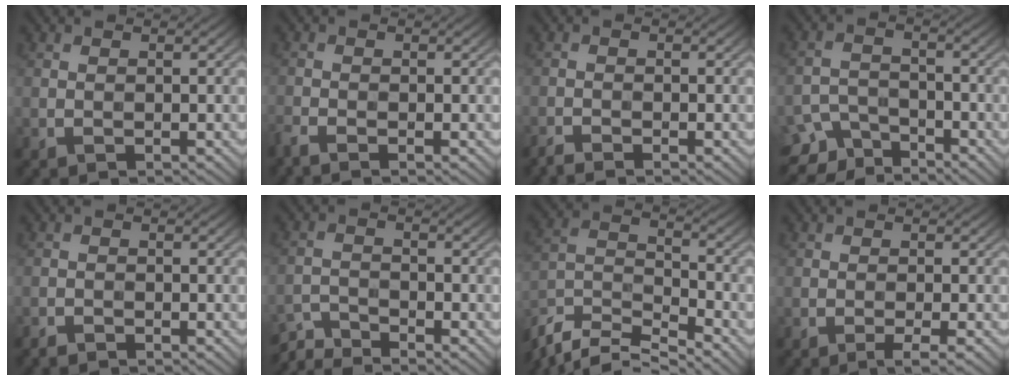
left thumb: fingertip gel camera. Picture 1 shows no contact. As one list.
[{"total": 2.1, "force": [-1.7, 0.2, 1.2], "torque": [-0.029, -0.009, -0.044]}, {"total": 1.7, "force": [-1.6, 0.1, 0.6], "torque": [-0.010, -0.004, -0.036]}, {"total": 5.7, "force": [-4.8, 2.7, 1.8], "torque": [-0.034, -0.009, -0.098]}, {"total": 1.1, "force": [-1.1, 0.2, 0.3], "torque": [-0.004, -0.002, -0.024]}, {"total": 3.9, "force": [-3.6, 0.6, 1.3], "torque": [-0.030, -0.006, -0.080]}, {"total": 9.3, "force": [-7.6, 2.7, 4.6], "torque": [-0.101, -0.013, -0.158]}, {"total": 2.0, "force": [-1.1, 0.1, 1.7], "torque": [-0.026, 0.004, -0.023]}]